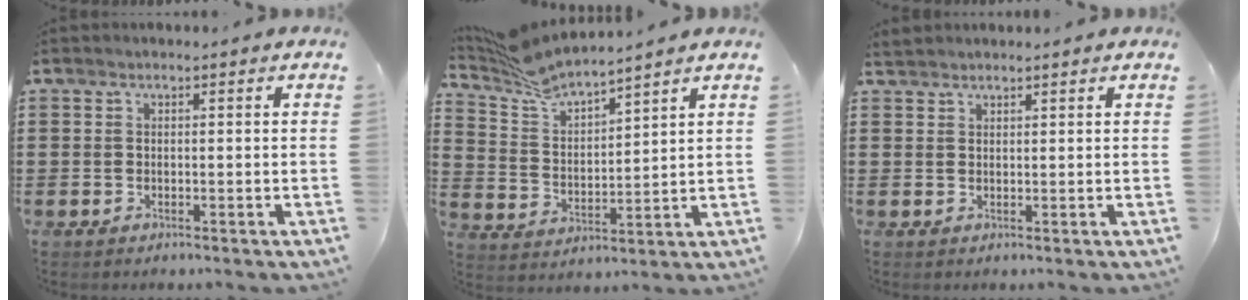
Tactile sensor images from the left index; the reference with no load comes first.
{"total": 6.5, "force": [6.1, 0.7, 2.1], "torque": [-0.067, -0.025, 0.108]}
{"total": 1.3, "force": [1.3, 0.2, -0.1], "torque": [-0.002, 0.002, 0.026]}